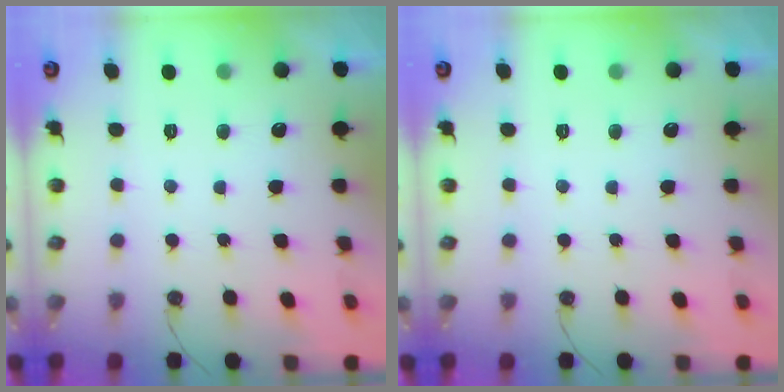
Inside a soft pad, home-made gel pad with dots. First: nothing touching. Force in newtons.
{"total": 0.0}